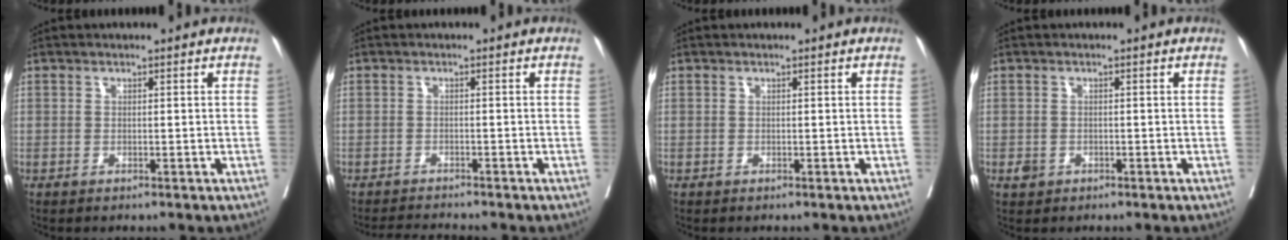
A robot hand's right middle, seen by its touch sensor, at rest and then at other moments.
{"total": 2.7, "force": [-2.6, -0.7, 0.2], "torque": [-0.004, -0.016, -0.044]}
{"total": 0.0}
{"total": 1.4, "force": [-0.6, 1.1, 0.4], "torque": [-0.006, 0.004, -0.006]}